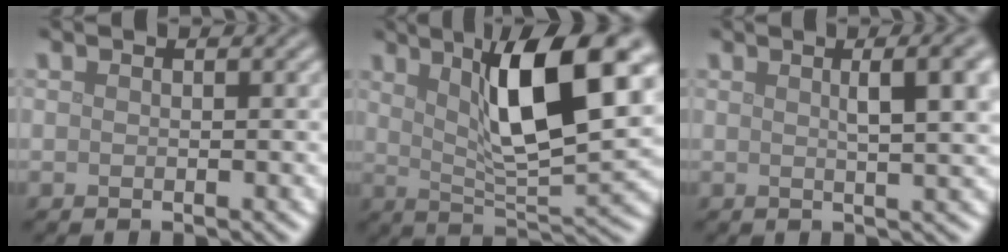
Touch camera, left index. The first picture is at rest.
{"total": 10.4, "force": [3.9, 2.5, 9.3], "torque": [-0.146, -0.003, 0.069]}
{"total": 6.9, "force": [2.0, 2.3, 6.2], "torque": [-0.048, 0.020, 0.021]}